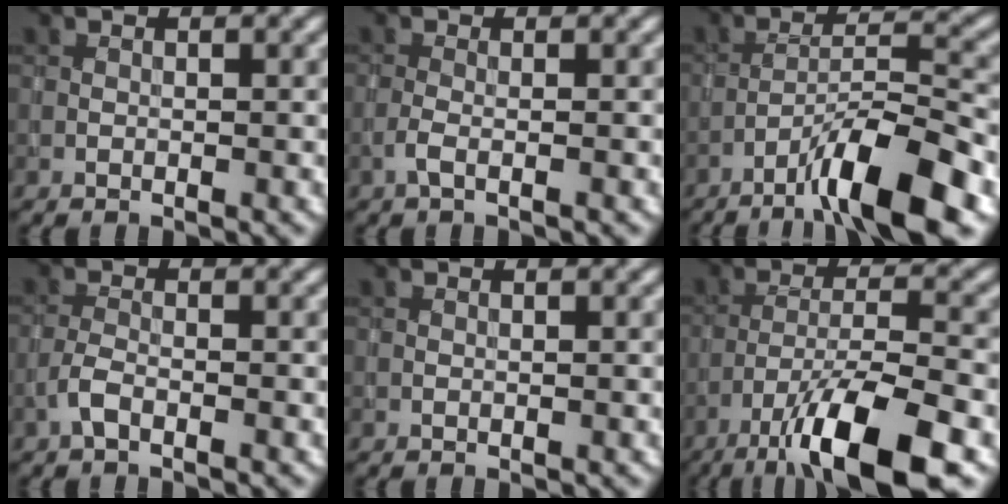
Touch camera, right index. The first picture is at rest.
{"total": 1.1, "force": [-0.5, 0.2, 0.9], "torque": [-0.018, 0.002, -0.015]}
{"total": 8.7, "force": [-5.3, 1.6, 6.8], "torque": [-0.111, 0.011, -0.087]}
{"total": 1.5, "force": [-1.0, 0.5, 1.1], "torque": [-0.024, 0.002, -0.025]}
{"total": 0.0}
{"total": 10.4, "force": [-6.3, 2.5, 7.8], "torque": [-0.140, -0.002, -0.112]}